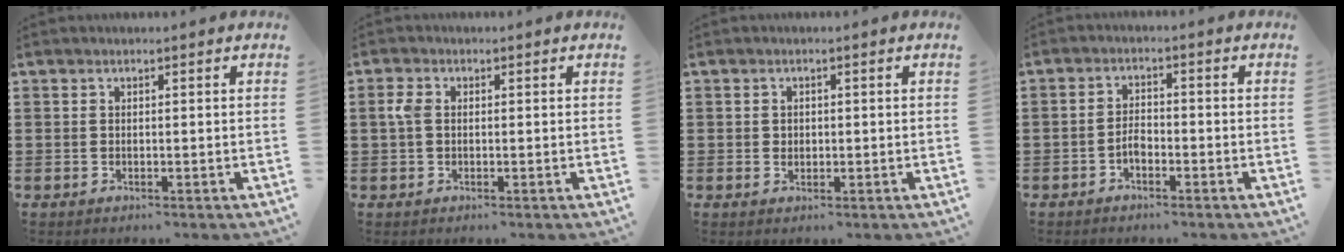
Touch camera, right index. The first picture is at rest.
{"total": 2.5, "force": [0.2, 1.6, 1.9], "torque": [-0.049, 0.006, 0.000]}
{"total": 0.9, "force": [0.1, 0.8, 0.4], "torque": [-0.009, 0.006, 0.001]}
{"total": 2.6, "force": [-1.4, 1.2, 1.8], "torque": [-0.043, 0.002, -0.031]}